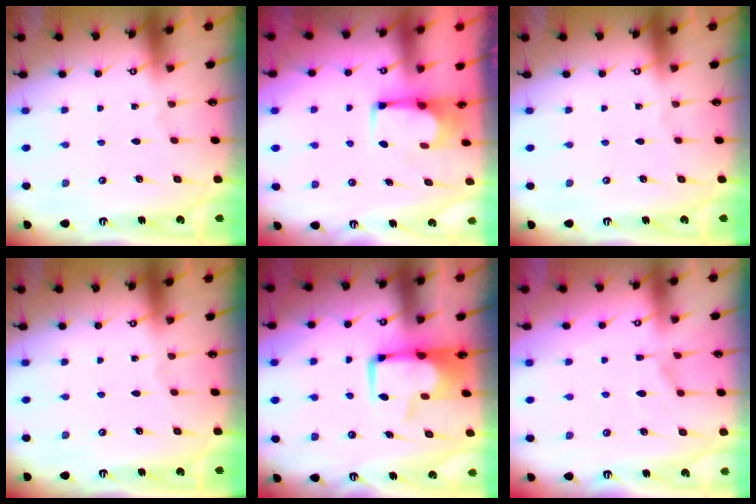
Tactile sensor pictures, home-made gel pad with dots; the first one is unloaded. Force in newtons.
{"total": 2.1, "press": 2.1, "slide": 0.1}
{"total": 0.0}
{"total": 0.0}
{"total": 7.0, "press": 6.9, "slide": 1.0}
{"total": 1.8, "press": 1.0, "slide": 1.5}